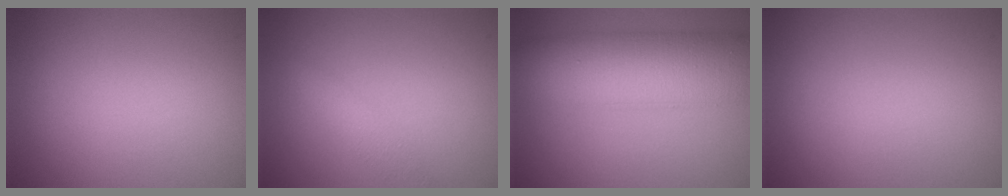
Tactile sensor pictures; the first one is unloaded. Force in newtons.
{"total": 1.6, "press": 1.6, "slide": 0.1}
{"total": 9.5, "press": 9.5, "slide": 0.3}
{"total": 0.0}